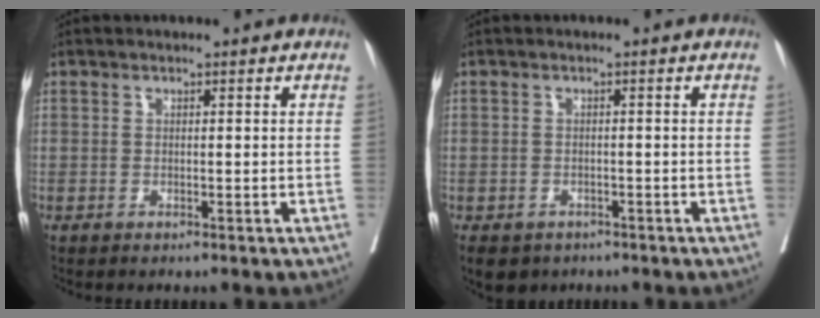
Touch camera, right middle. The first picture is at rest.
{"total": 8.4, "force": [-5.2, 6.0, 2.8], "torque": [-0.071, -0.013, -0.066]}